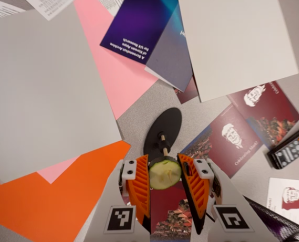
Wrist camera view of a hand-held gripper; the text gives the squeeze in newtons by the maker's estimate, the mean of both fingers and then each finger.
{"total": 12.7, "left": 12.4, "right": 13.0}